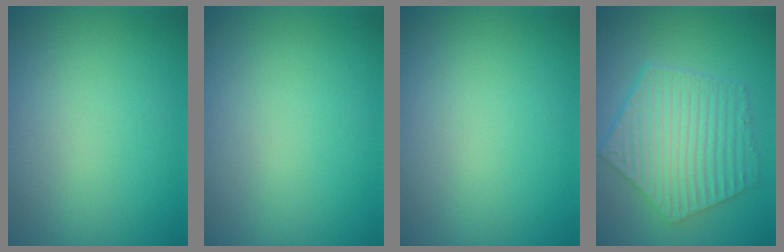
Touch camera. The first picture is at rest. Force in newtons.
{"total": 0.0}
{"total": 0.0}
{"total": 6.6, "press": 5.1, "slide": 4.2}